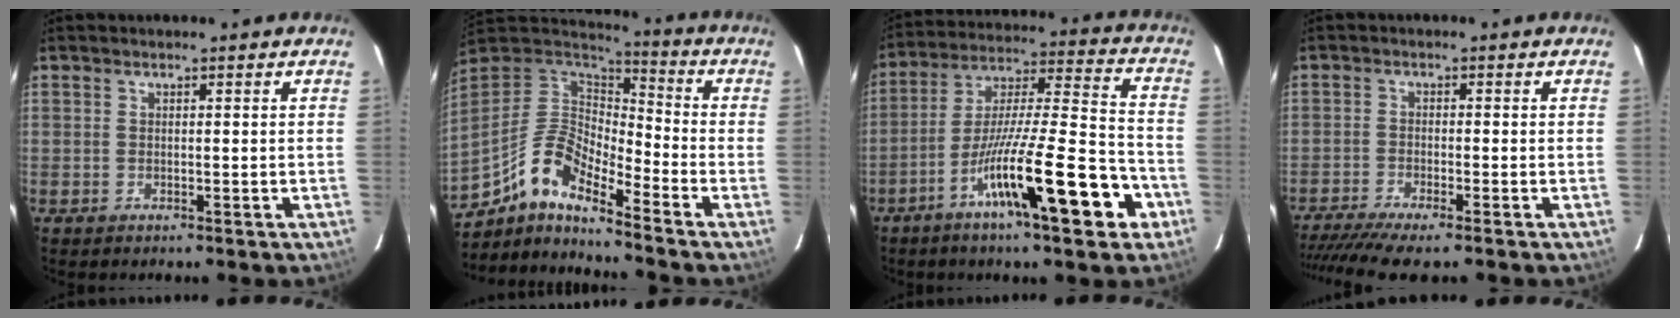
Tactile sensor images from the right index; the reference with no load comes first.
{"total": 11.6, "force": [-8.7, 2.8, 7.1], "torque": [-0.147, 0.031, -0.163]}
{"total": 18.9, "force": [-9.0, 1.8, 16.5], "torque": [-0.273, -0.007, -0.146]}
{"total": 9.5, "force": [-8.0, 0.0, 5.0], "torque": [-0.074, -0.017, -0.128]}